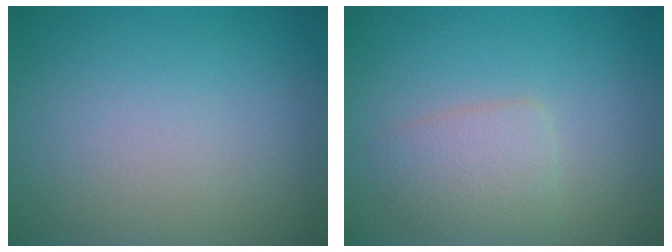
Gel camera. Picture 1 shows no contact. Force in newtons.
{"total": 2.5, "press": 2.5, "slide": 0.0}